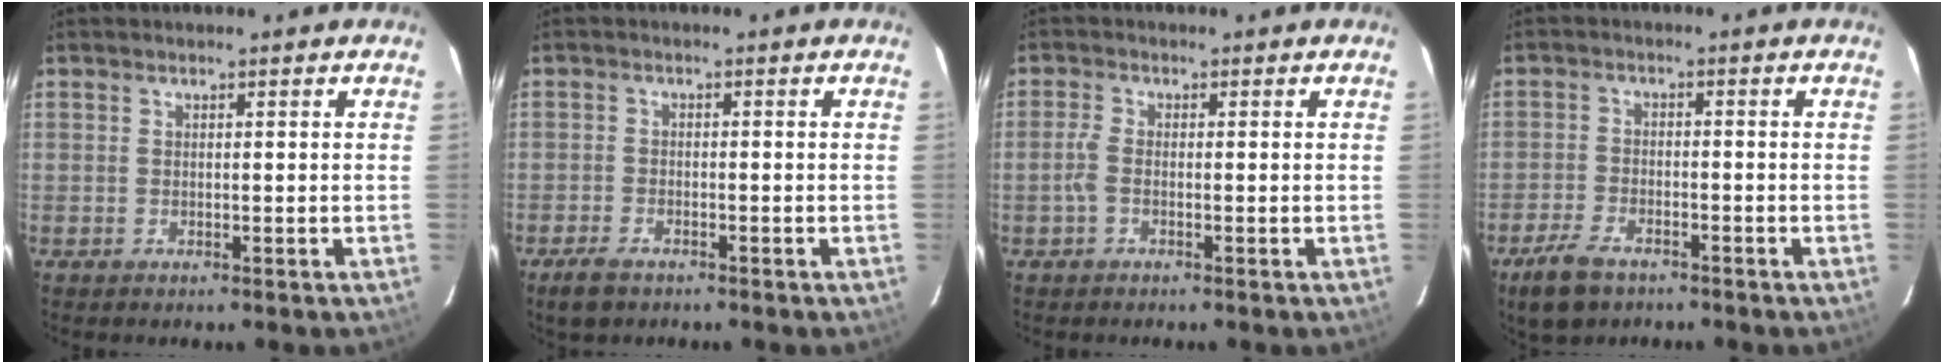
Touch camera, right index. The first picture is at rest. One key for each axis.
{"total": 4.1, "fx": -3.0, "fy": 1.9, "fz": 2.1, "tx": -0.058, "ty": -0.006, "tz": -0.056}
{"total": 2.2, "fx": -0.8, "fy": 0.8, "fz": 1.9, "tx": -0.049, "ty": 0.003, "tz": -0.018}
{"total": 7.2, "fx": -5.1, "fy": 3.5, "fz": 3.6, "tx": -0.101, "ty": -0.006, "tz": -0.094}